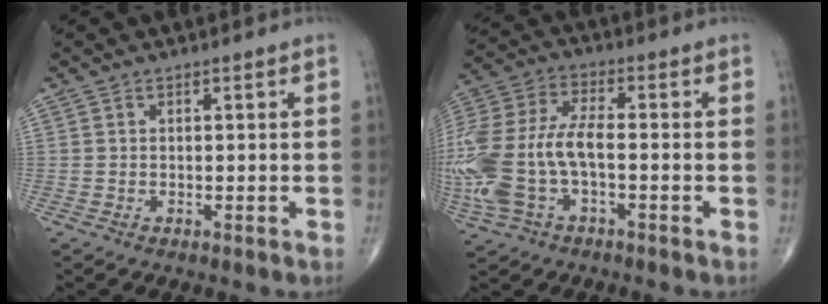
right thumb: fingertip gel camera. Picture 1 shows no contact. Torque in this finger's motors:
{"motor_torque": [0.59, 0.39, 1.86, 0.06, 0.50]}